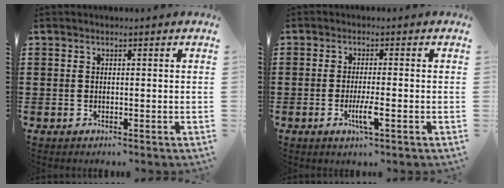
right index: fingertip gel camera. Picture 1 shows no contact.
{"total": 3.9, "force": [-1.5, 0.3, 3.6], "torque": [-0.066, -0.009, -0.027]}